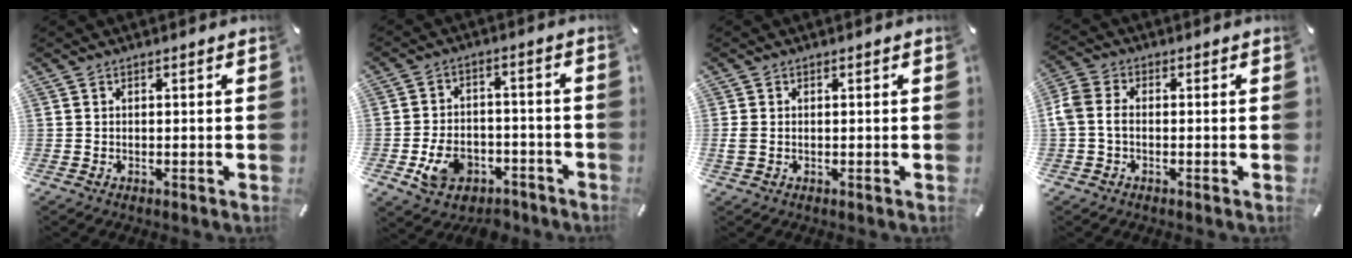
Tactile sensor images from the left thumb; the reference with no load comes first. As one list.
[{"total": 9.1, "force": [-4.4, 6.4, 4.7], "torque": [-0.087, 0.028, -0.075]}, {"total": 1.5, "force": [-0.2, 1.0, 1.1], "torque": [-0.021, 0.004, -0.003]}, {"total": 4.6, "force": [-0.8, 3.2, 3.2], "torque": [-0.079, 0.003, -0.019]}]